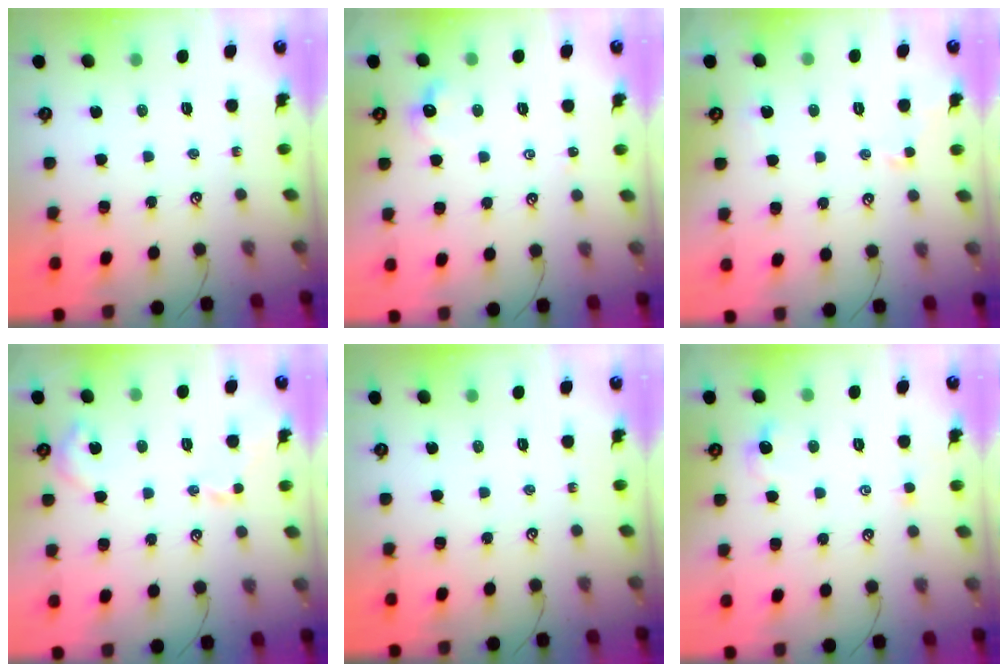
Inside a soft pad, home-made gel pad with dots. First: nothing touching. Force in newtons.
{"total": 2.0, "press": 2.0, "slide": 0.3}
{"total": 0.5, "press": 0.2, "slide": 0.5}
{"total": 3.9, "press": 3.8, "slide": 0.9}
{"total": 0.0}
{"total": 0.0}